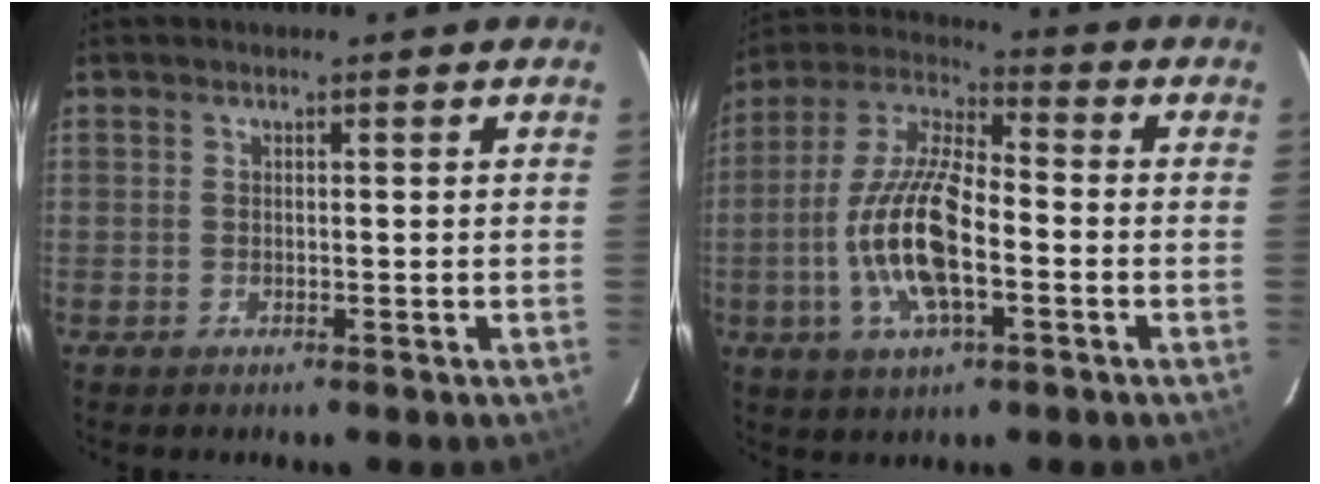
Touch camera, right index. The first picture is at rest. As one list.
[{"total": 15.3, "force": [-3.9, 5.4, 13.8], "torque": [-0.286, -0.001, -0.078]}]